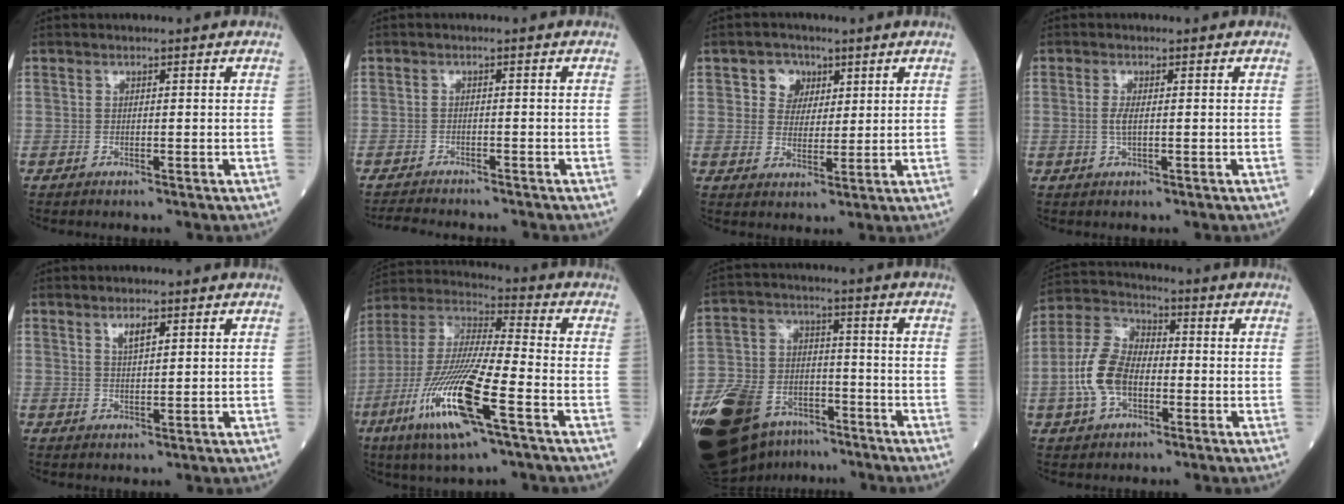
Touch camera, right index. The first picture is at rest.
{"total": 4.8, "force": [-4.6, 0.6, 1.1], "torque": [-0.012, -0.014, -0.078]}
{"total": 4.3, "force": [2.1, 3.6, 1.2], "torque": [-0.019, 0.011, 0.037]}
{"total": 1.9, "force": [0.0, 0.6, 1.8], "torque": [-0.043, -0.002, 0.001]}
{"total": 2.5, "force": [1.5, 0.6, 1.9], "torque": [-0.036, 0.001, 0.030]}
{"total": 18.5, "force": [-7.6, 2.0, 16.7], "torque": [-0.363, -0.030, -0.143]}
{"total": 23.7, "force": [-14.3, 13.4, 13.3], "torque": [-0.342, -0.008, -0.248]}
{"total": 10.2, "force": [-2.0, 6.2, 7.8], "torque": [-0.183, 0.023, -0.043]}